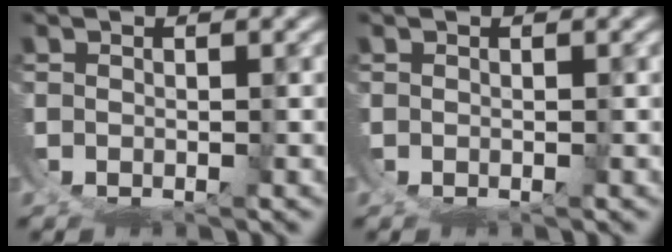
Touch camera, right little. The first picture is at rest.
{"total": 0.0}